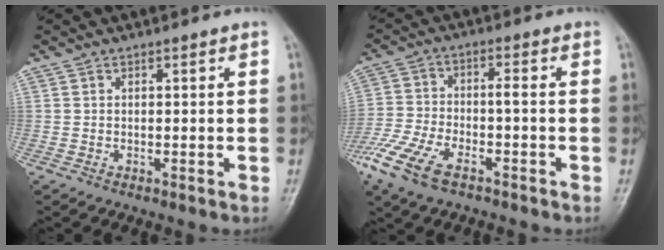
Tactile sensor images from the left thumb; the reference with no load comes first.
{"total": 12.0, "force": [-6.6, 4.3, 9.0], "torque": [-0.205, 0.014, -0.127]}